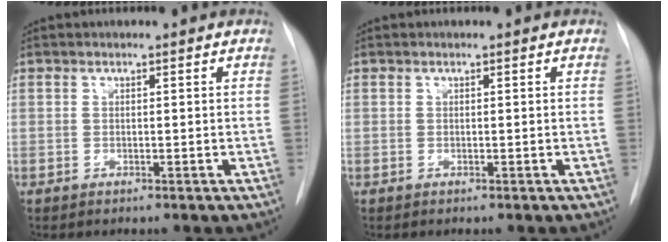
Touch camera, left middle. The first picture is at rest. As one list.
[{"total": 0.0}]